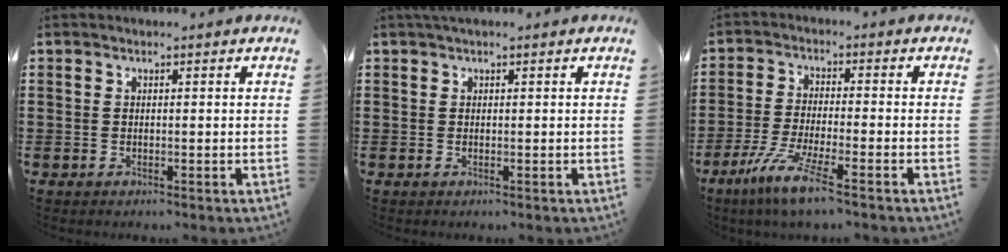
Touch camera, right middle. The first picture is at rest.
{"total": 0.8, "force": [0.4, 0.0, 0.7], "torque": [-0.013, 0.001, 0.006]}
{"total": 6.9, "force": [-4.8, 0.4, 5.0], "torque": [-0.106, -0.013, -0.091]}